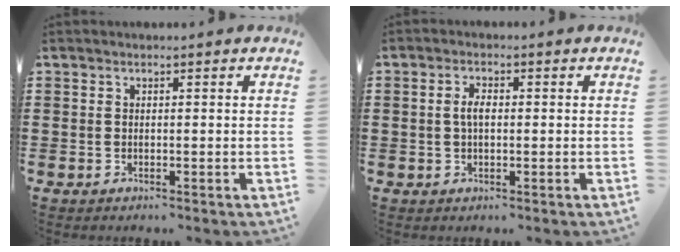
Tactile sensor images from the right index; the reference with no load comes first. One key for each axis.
{"total": 2.7, "fx": 0.1, "fy": 1.2, "fz": 2.4, "tx": -0.048, "ty": 0.004, "tz": 0.000}